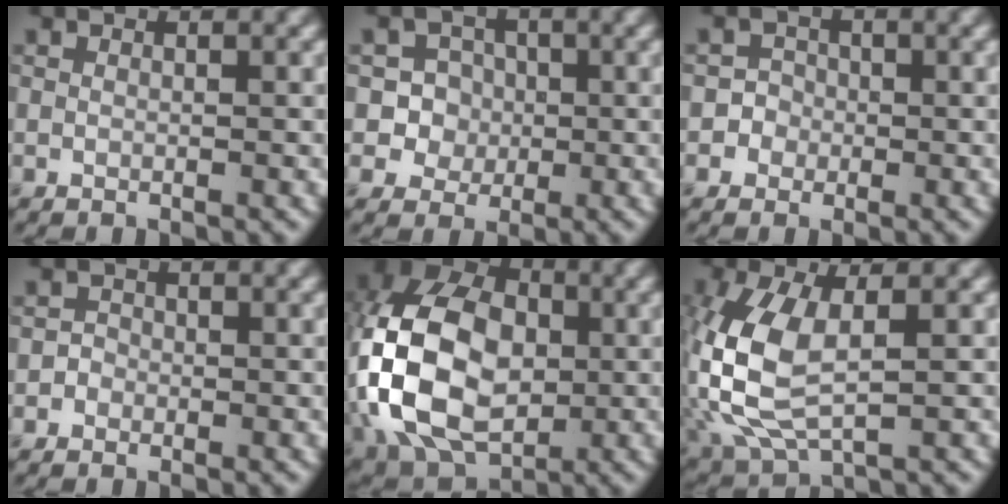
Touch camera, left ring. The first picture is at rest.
{"total": 4.5, "force": [0.0, 4.4, 1.0], "torque": [-0.003, 0.022, -0.007]}
{"total": 2.1, "force": [-0.7, 2.0, 0.1], "torque": [0.024, 0.008, -0.022]}
{"total": 0.9, "force": [-0.4, 0.8, 0.1], "torque": [0.010, 0.000, -0.011]}
{"total": 16.0, "force": [-1.4, 11.0, 11.5], "torque": [-0.252, 0.014, -0.046]}
{"total": 9.0, "force": [-0.2, 4.8, 7.6], "torque": [-0.196, -0.004, 0.000]}